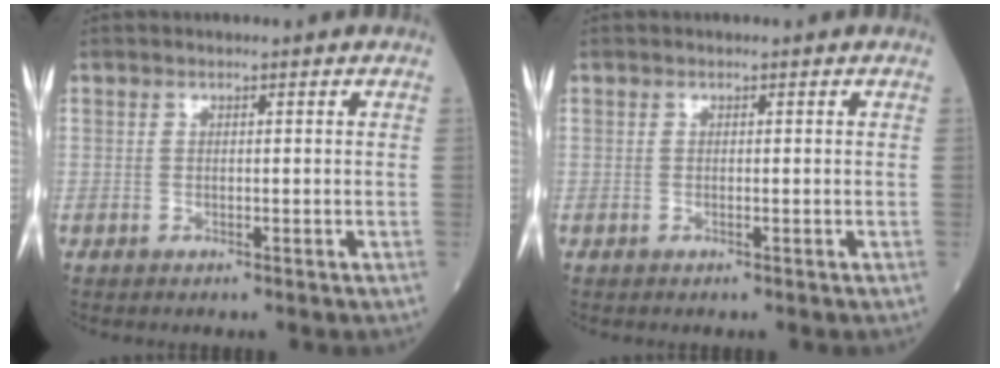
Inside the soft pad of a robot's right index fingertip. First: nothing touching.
{"total": 0.0}